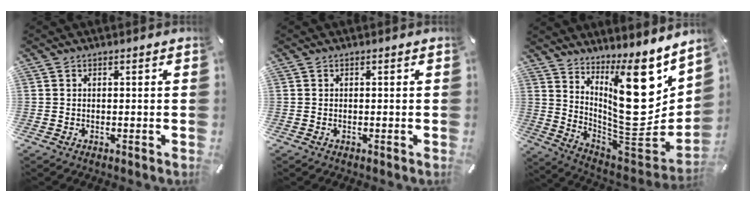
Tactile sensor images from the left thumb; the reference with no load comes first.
{"total": 0.0}
{"total": 23.2, "force": [8.8, 10.5, 18.7], "torque": [-0.261, -0.091, 0.151]}